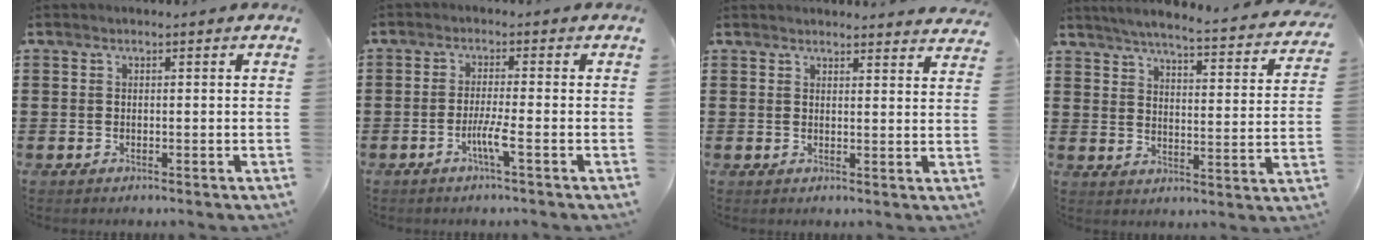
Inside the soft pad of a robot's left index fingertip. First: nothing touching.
{"total": 4.0, "force": [-1.9, -0.1, 3.5], "torque": [-0.067, -0.008, -0.037]}
{"total": 2.4, "force": [2.4, 0.1, -0.1], "torque": [0.004, -0.010, 0.046]}
{"total": 4.1, "force": [3.8, -0.4, 1.4], "torque": [-0.049, -0.033, 0.058]}